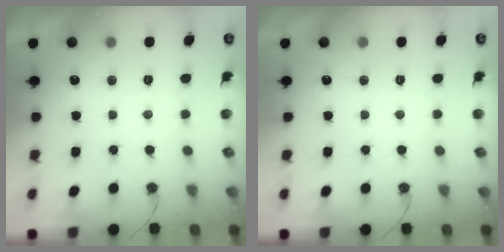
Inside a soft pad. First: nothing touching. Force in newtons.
{"total": 0.0}